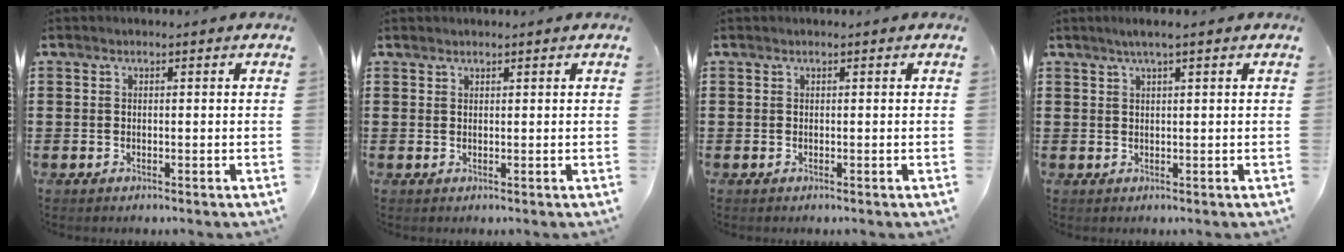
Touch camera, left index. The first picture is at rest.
{"total": 0.9, "force": [0.9, 0.2, 0.0], "torque": [-0.003, 0.000, 0.018]}
{"total": 0.0}
{"total": 2.0, "force": [1.3, -0.1, 1.6], "torque": [-0.032, 0.002, 0.023]}